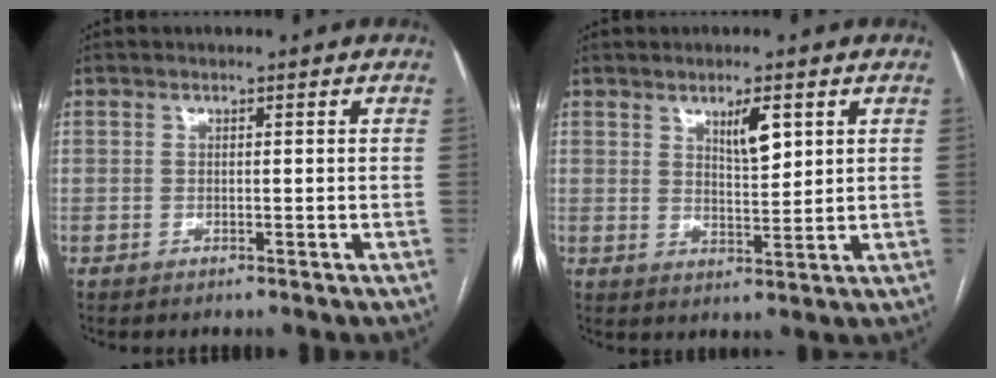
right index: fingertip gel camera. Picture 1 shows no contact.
{"total": 4.6, "force": [2.3, 1.2, 3.8], "torque": [-0.067, -0.002, 0.044]}